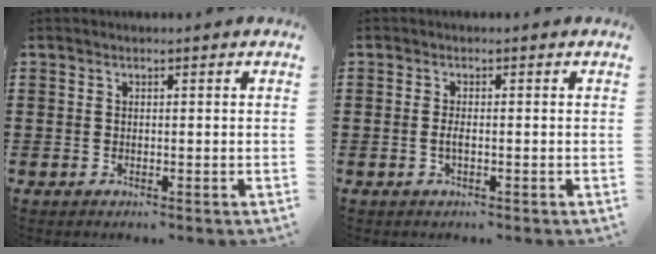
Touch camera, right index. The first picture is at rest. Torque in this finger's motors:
{"motor_torque": [0.98, 1.16, 0.03, 0.04]}